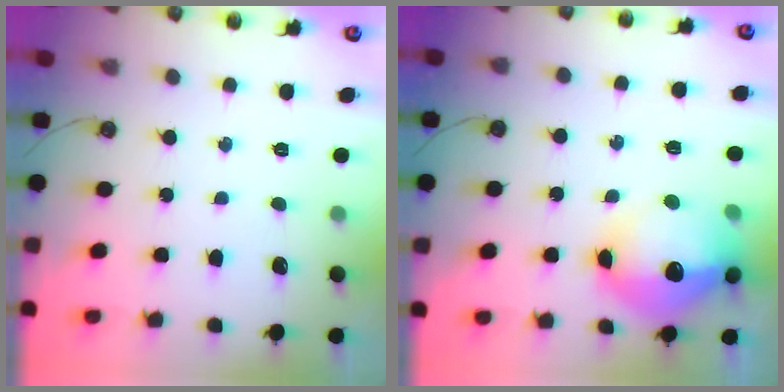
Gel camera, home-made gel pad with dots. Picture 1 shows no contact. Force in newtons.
{"total": 17.8, "press": 17.7, "slide": 1.7}